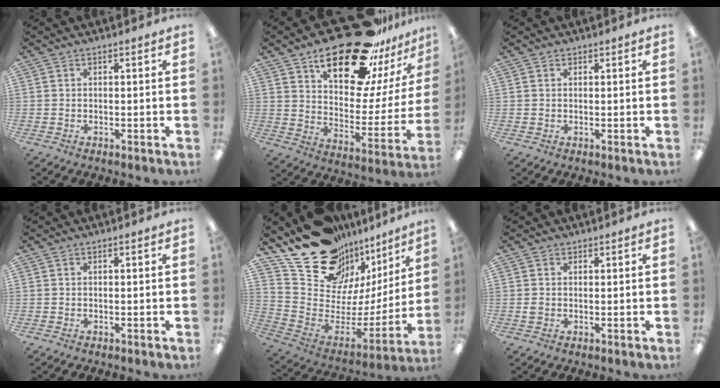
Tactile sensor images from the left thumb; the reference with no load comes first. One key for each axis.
{"total": 26.3, "fx": 17.6, "fy": 11.4, "fz": 15.8, "tx": -0.224, "ty": -0.108, "tz": 0.294}
{"total": 0.6, "fx": 0.4, "fy": 0.4, "fz": -0.1, "tx": 0.002, "ty": 0.002, "tz": 0.008}
{"total": 0.0}
{"total": 20.3, "fx": 15.2, "fy": 11.5, "fz": 6.8, "tx": -0.102, "ty": -0.126, "tz": 0.290}
{"total": 1.1, "fx": 0.3, "fy": 1.0, "fz": 0.3, "tx": -0.006, "ty": 0.004, "tz": 0.005}